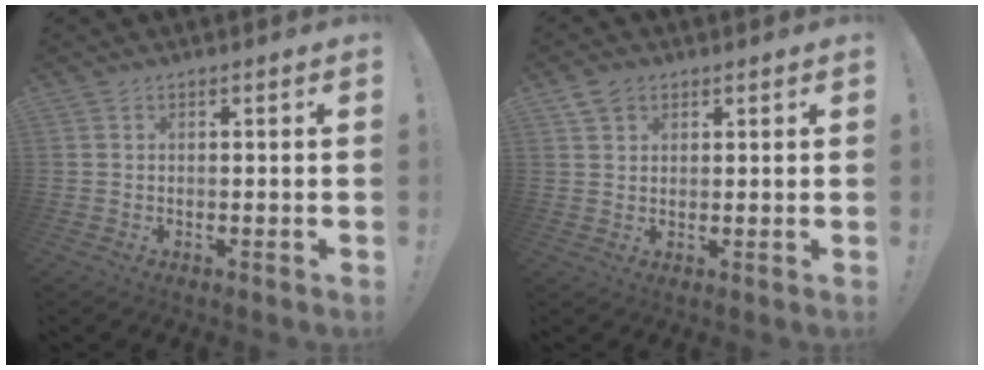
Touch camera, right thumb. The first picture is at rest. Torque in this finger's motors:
{"motor_torque": [-0.19, 0.23, 0.14, 0.09, 0.00]}